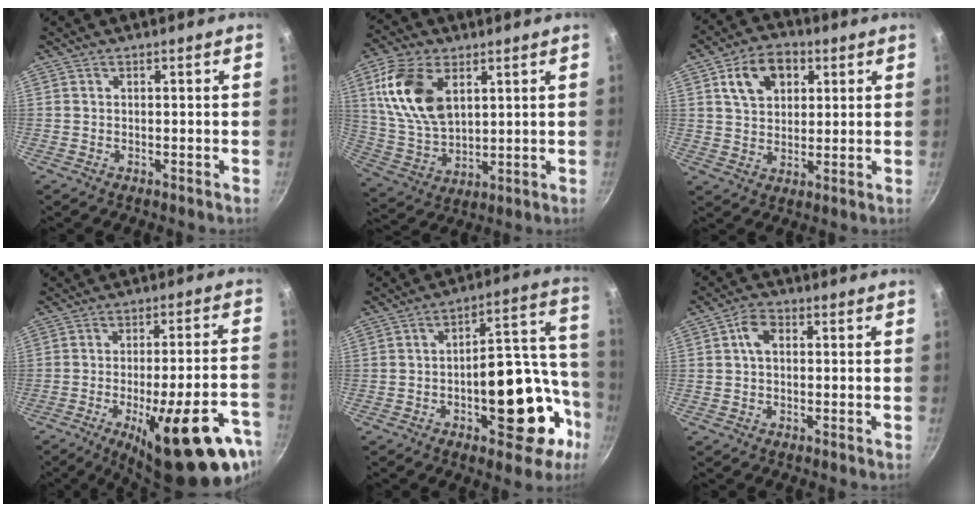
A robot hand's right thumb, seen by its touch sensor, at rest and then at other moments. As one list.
[{"total": 15.6, "force": [5.4, 9.3, 11.3], "torque": [-0.202, -0.015, 0.115]}, {"total": 10.5, "force": [3.9, 7.3, 6.4], "torque": [-0.083, 0.005, 0.061]}, {"total": 24.4, "force": [-11.5, 7.0, 20.4], "torque": [-0.241, 0.034, -0.157]}, {"total": 20.3, "force": [-6.7, 10.3, 16.1], "torque": [-0.157, 0.074, -0.085]}, {"total": 4.4, "force": [0.7, 3.0, 3.1], "torque": [-0.048, 0.011, 0.006]}]